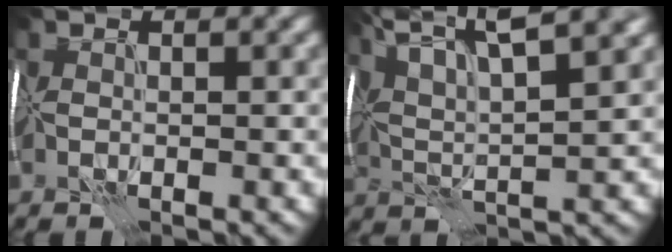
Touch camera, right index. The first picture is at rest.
{"total": 10.4, "force": [7.0, 2.6, 7.2], "torque": [-0.125, 0.038, 0.094]}